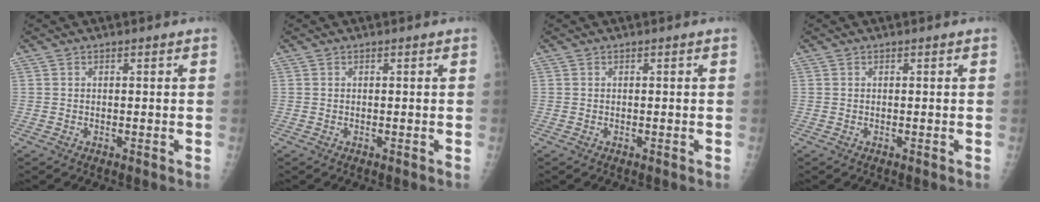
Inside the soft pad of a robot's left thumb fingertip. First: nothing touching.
{"total": 0.0}
{"total": 0.0}
{"total": 0.0}